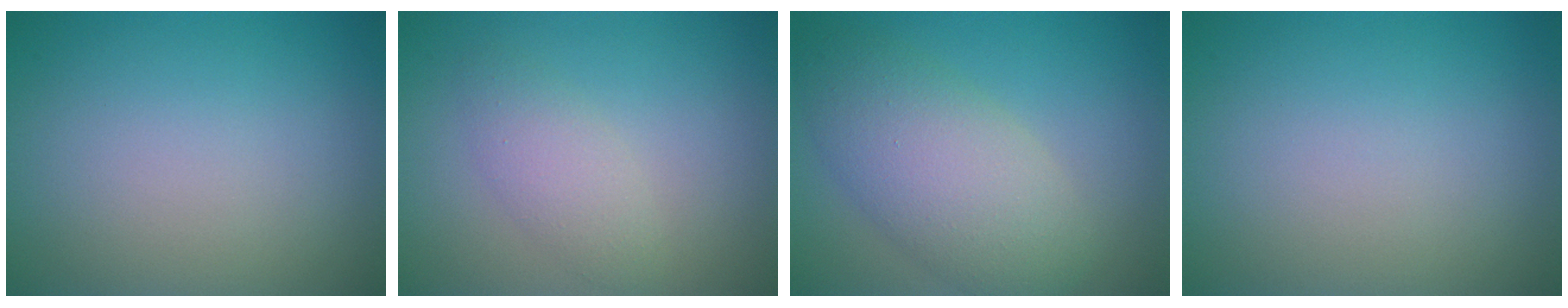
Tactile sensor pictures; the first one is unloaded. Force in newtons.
{"total": 2.3, "press": 2.3, "slide": 0.2}
{"total": 6.6, "press": 6.6, "slide": 0.2}
{"total": 0.0}